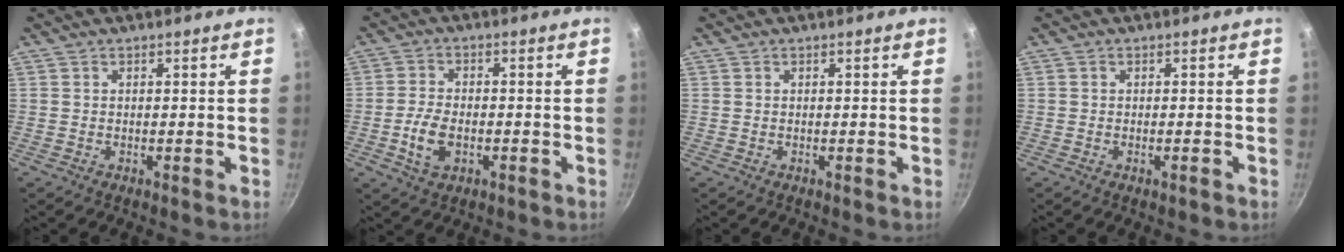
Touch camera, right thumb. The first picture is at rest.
{"total": 6.5, "force": [-1.8, 3.9, 4.9], "torque": [-0.095, 0.012, -0.034]}
{"total": 0.0}
{"total": 1.0, "force": [-0.5, 0.2, 0.8], "torque": [-0.018, 0.003, -0.010]}